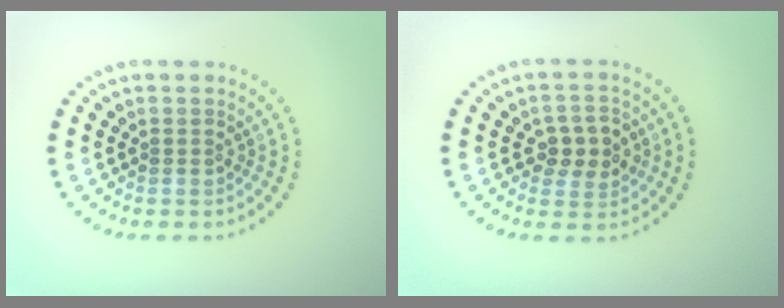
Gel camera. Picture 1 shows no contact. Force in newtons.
{"total": 2.9, "press": 2.8, "slide": 0.7}